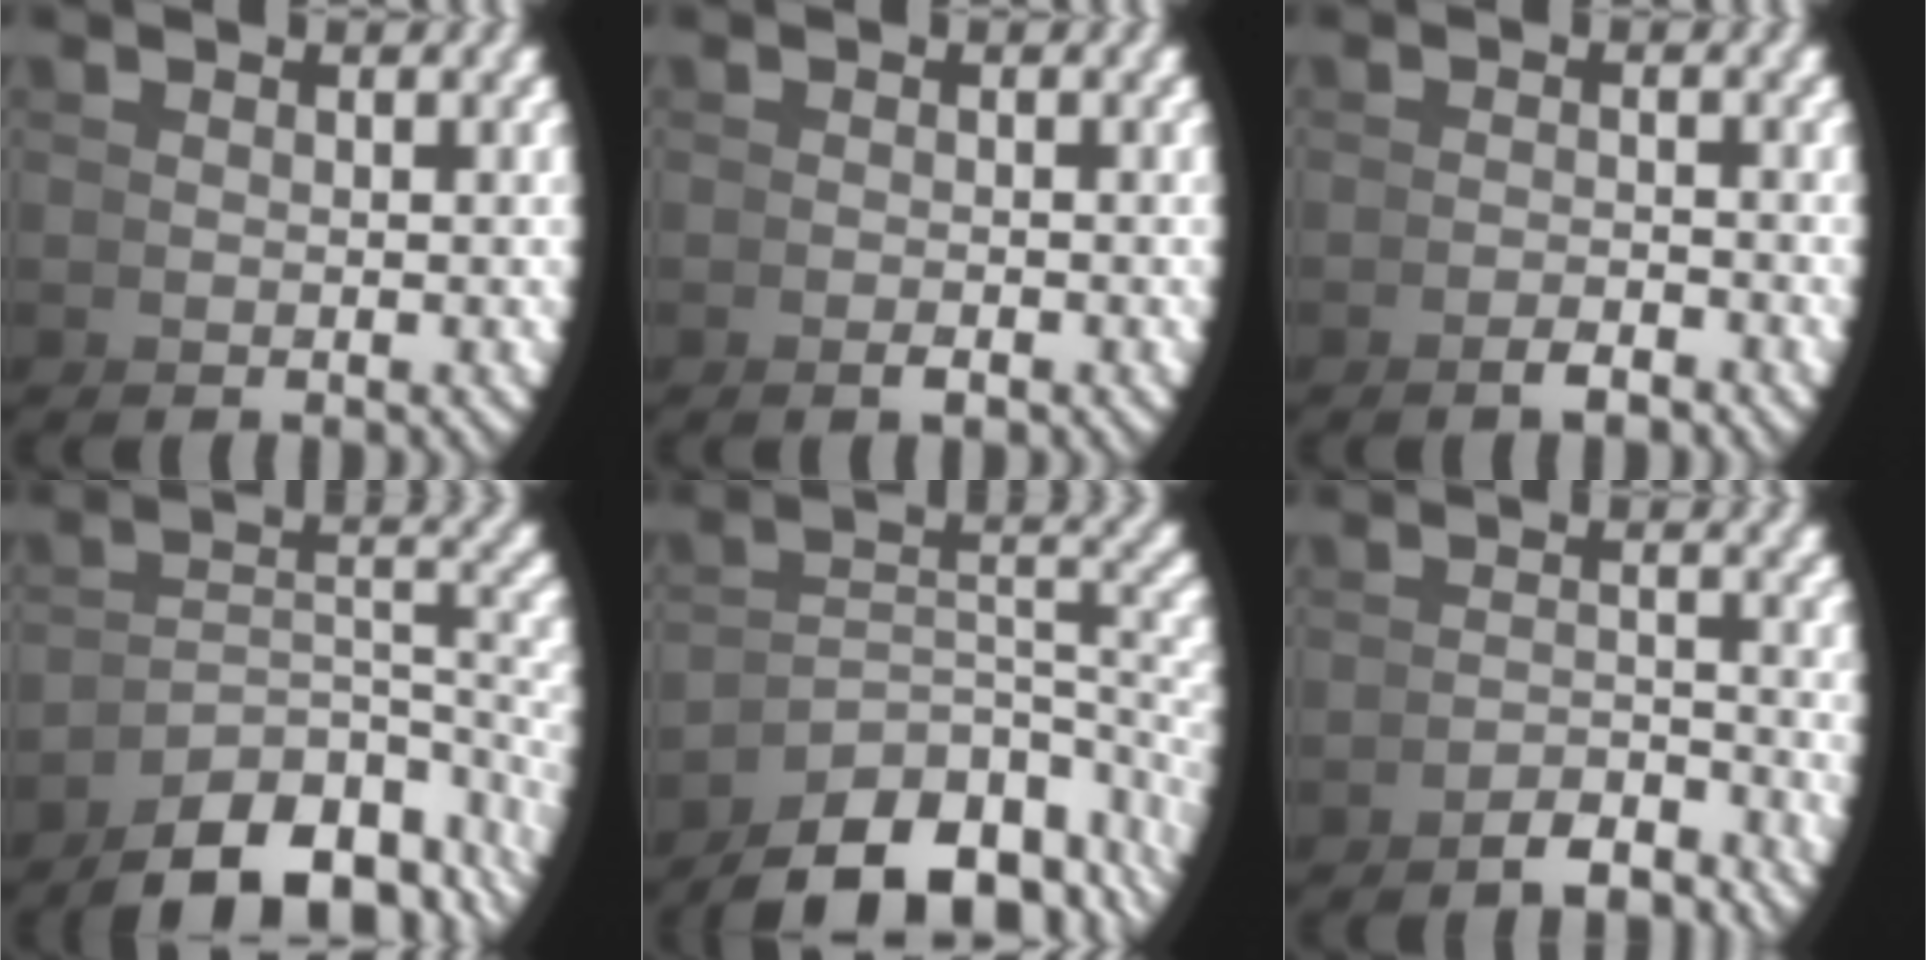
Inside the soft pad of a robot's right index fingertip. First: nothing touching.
{"total": 0.8, "force": [-0.6, -0.4, 0.3], "torque": [0.003, 0.003, -0.011]}
{"total": 1.7, "force": [-1.5, -0.7, 0.3], "torque": [0.014, 0.011, -0.031]}
{"total": 9.6, "force": [-6.3, 3.9, 6.1], "torque": [-0.088, -0.031, -0.079]}
{"total": 10.0, "force": [-5.7, 4.8, 6.7], "torque": [-0.101, -0.039, -0.070]}
{"total": 3.2, "force": [-3.0, -0.3, 1.0], "torque": [0.007, 0.007, -0.056]}